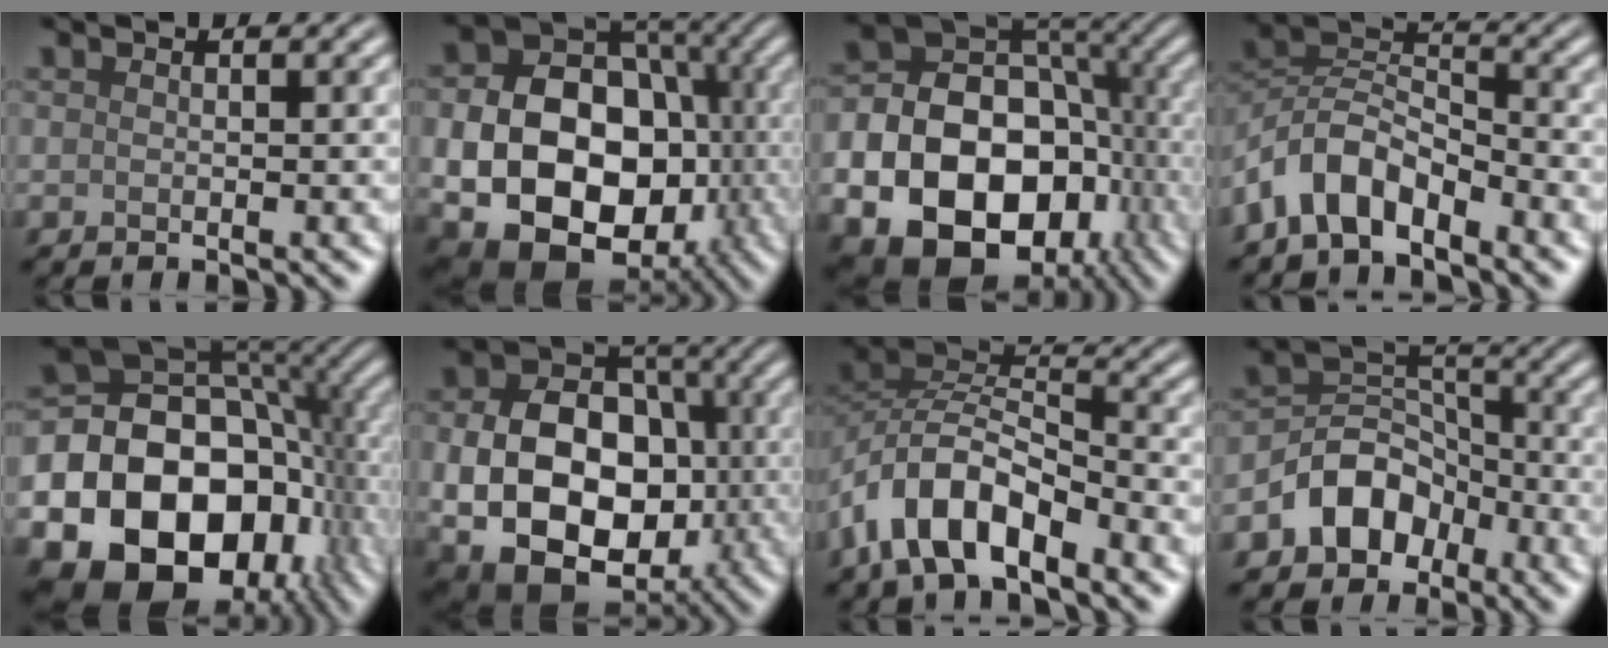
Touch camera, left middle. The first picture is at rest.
{"total": 15.5, "force": [-2.8, 11.6, 10.0], "torque": [-0.153, -0.033, -0.032]}
{"total": 20.4, "force": [-6.5, 15.8, 11.1], "torque": [-0.183, -0.032, -0.110]}
{"total": 6.0, "force": [-4.0, 3.0, 3.4], "torque": [-0.062, 0.006, -0.089]}
{"total": 23.2, "force": [-6.7, 18.2, 12.8], "torque": [-0.218, -0.039, -0.124]}
{"total": 13.7, "force": [-2.5, 9.9, 9.1], "torque": [-0.150, -0.022, -0.042]}
{"total": 7.5, "force": [-4.4, 3.4, 5.1], "torque": [-0.087, 0.007, -0.093]}
{"total": 5.5, "force": [-3.0, 4.0, 2.3], "torque": [-0.025, 0.006, -0.061]}